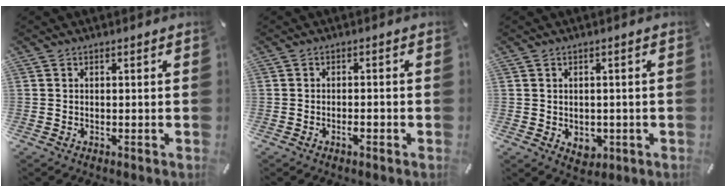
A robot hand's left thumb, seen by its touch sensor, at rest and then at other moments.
{"total": 1.8, "force": [-0.9, 0.7, 1.4], "torque": [-0.025, 0.003, -0.018]}
{"total": 3.1, "force": [-0.4, 2.8, 1.3], "torque": [-0.006, -0.001, -0.009]}